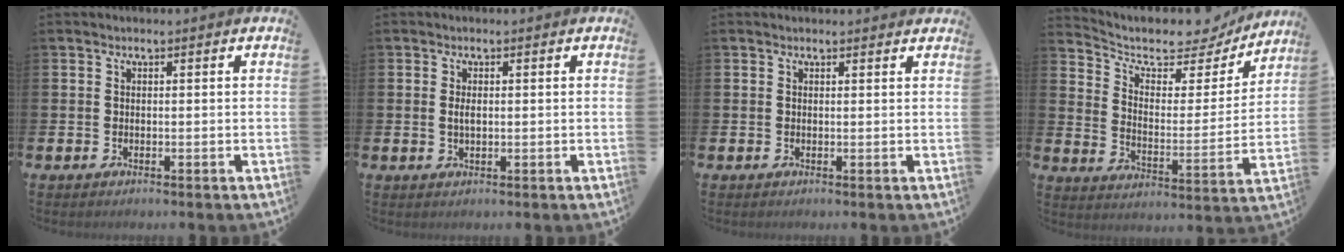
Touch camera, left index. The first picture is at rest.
{"total": 1.5, "force": [0.2, 0.7, 1.3], "torque": [-0.026, 0.006, 0.001]}
{"total": 0.6, "force": [0.6, 0.1, 0.1], "torque": [0.006, -0.002, 0.010]}
{"total": 7.3, "force": [6.4, 2.8, 2.0], "torque": [-0.064, -0.055, 0.104]}